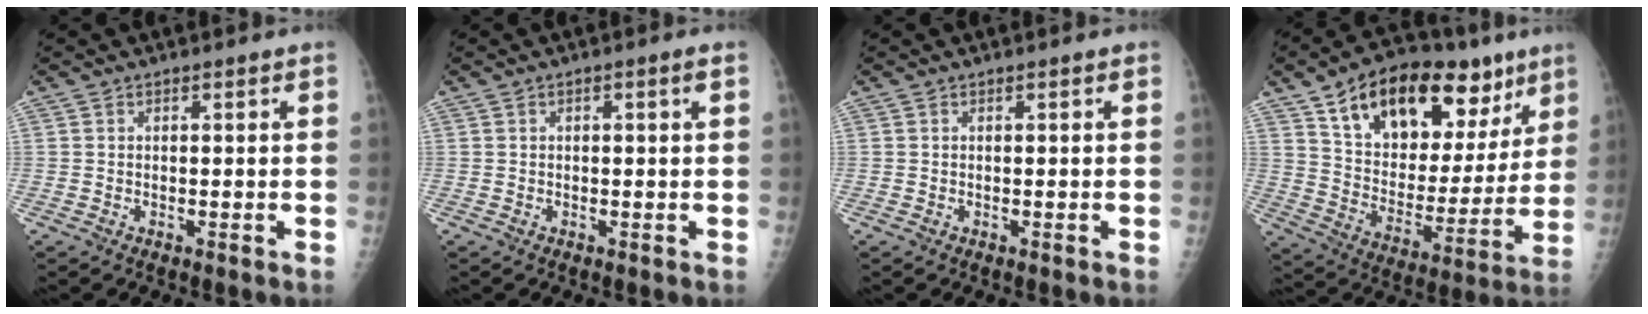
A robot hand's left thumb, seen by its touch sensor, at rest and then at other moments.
{"total": 1.3, "force": [0.2, 0.1, 1.2], "torque": [-0.023, 0.008, 0.005]}
{"total": 0.0}
{"total": 26.4, "force": [14.2, 14.4, 17.0], "torque": [-0.225, -0.017, 0.234]}